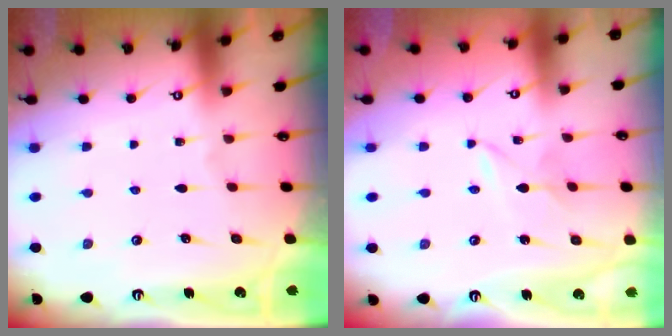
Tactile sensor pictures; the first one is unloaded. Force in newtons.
{"total": 1.7, "press": 1.7, "slide": 0.2}